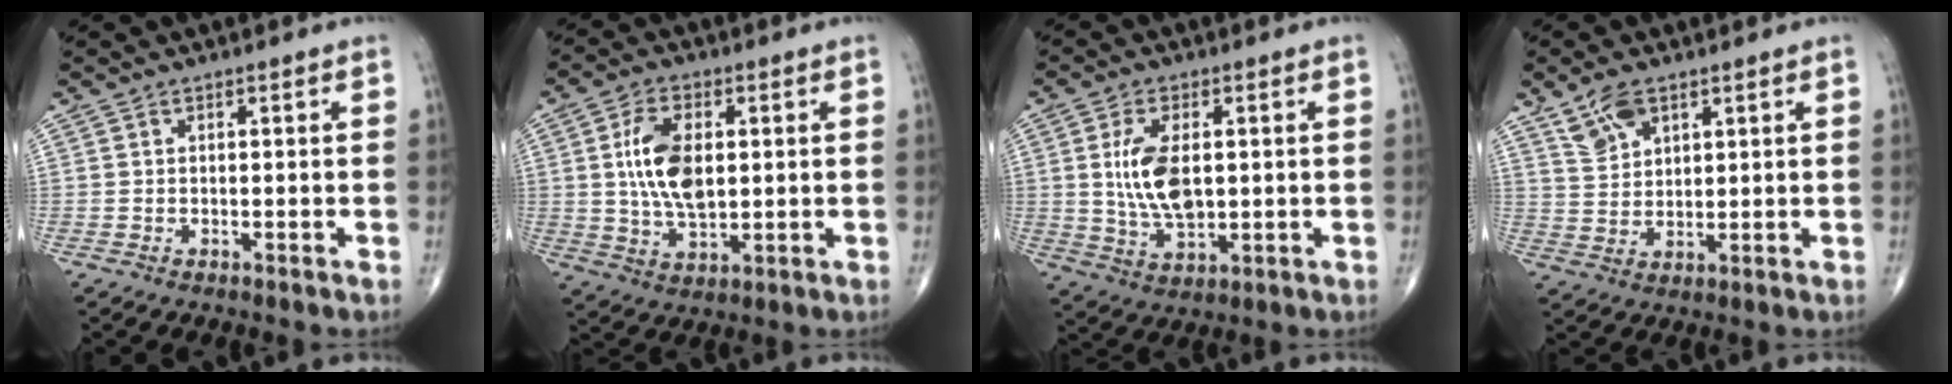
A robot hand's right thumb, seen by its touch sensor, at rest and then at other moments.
{"total": 10.9, "force": [1.6, 6.0, 9.0], "torque": [-0.159, -0.005, 0.034]}
{"total": 10.1, "force": [1.2, 5.3, 8.5], "torque": [-0.159, -0.009, 0.031]}
{"total": 6.3, "force": [4.0, 3.2, 3.6], "torque": [-0.057, -0.015, 0.084]}